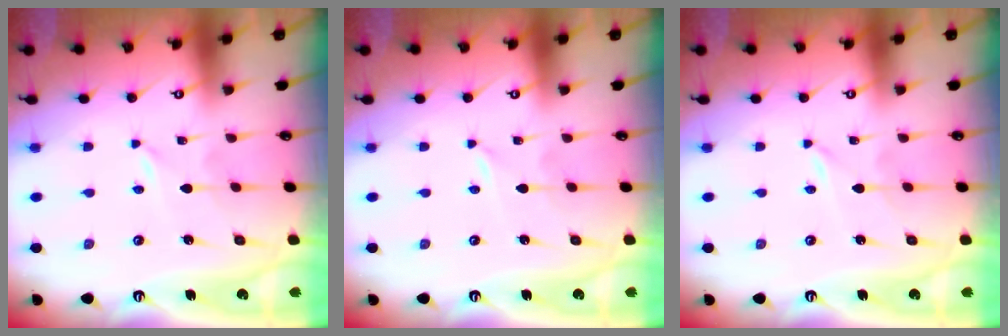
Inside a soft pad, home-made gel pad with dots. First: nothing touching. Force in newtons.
{"total": 0.0}
{"total": 0.0}